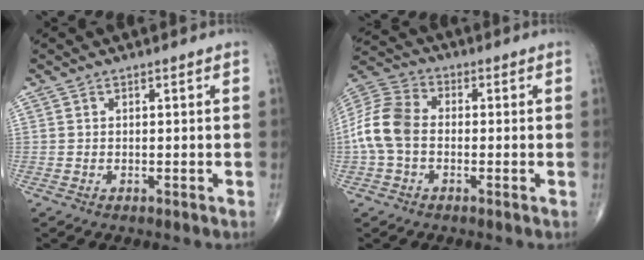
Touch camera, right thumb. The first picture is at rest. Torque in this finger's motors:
{"motor_torque": [1.26, 1.60, 0.71, -0.63, 0.12]}